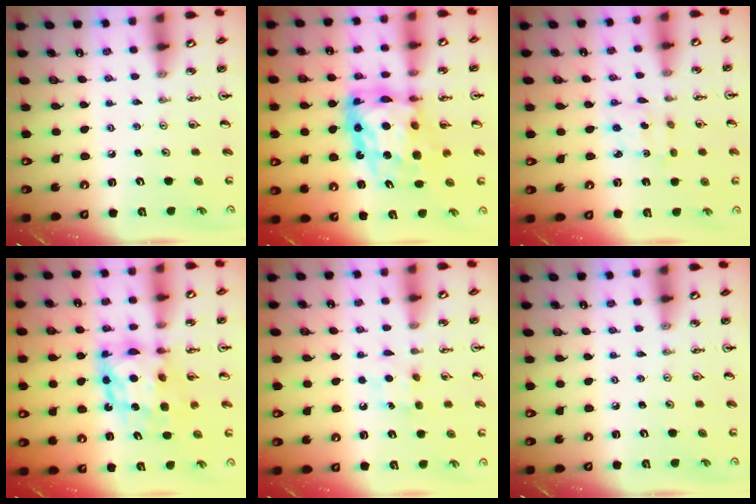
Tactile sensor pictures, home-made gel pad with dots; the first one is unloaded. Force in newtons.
{"total": 14.8, "press": 14.7, "slide": 1.3}
{"total": 2.6, "press": 2.6, "slide": 0.6}
{"total": 10.0, "press": 10.0, "slide": 0.9}
{"total": 6.3, "press": 6.2, "slide": 0.8}
{"total": 0.0}